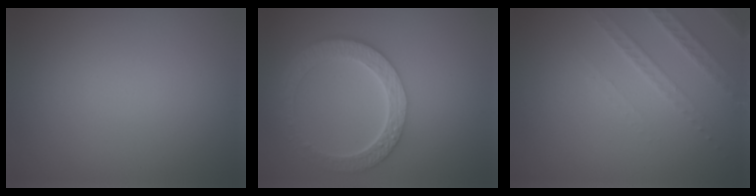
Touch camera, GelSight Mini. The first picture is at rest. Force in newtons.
{"total": 5.7, "press": 4.3, "slide": 3.7}
{"total": 2.5, "press": 2.4, "slide": 0.7}